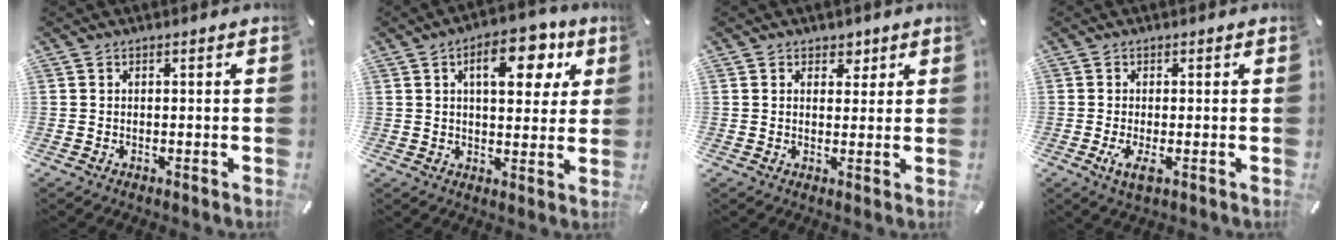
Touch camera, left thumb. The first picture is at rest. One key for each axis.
{"total": 12.5, "fx": 5.1, "fy": 6.6, "fz": 9.3, "tx": -0.123, "ty": -0.011, "tz": 0.078}
{"total": 3.3, "fx": 1.6, "fy": 2.6, "fz": 1.2, "tx": 0.002, "ty": -0.007, "tz": 0.022}
{"total": 3.8, "fx": -0.8, "fy": 1.2, "fz": 3.5, "tx": -0.072, "ty": -0.014, "tz": -0.018}